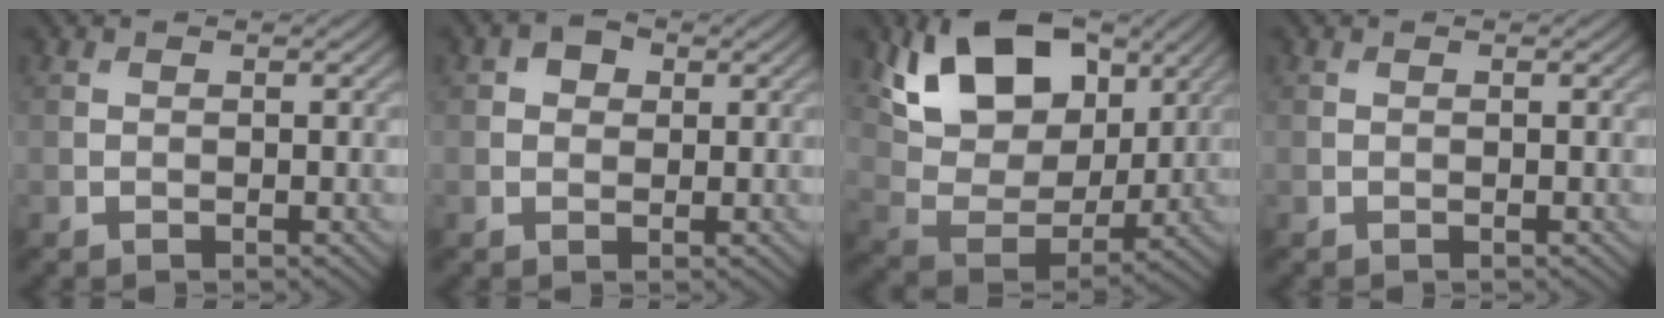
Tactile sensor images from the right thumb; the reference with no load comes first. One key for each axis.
{"total": 2.2, "fx": 0.8, "fy": 1.8, "fz": 1.1, "tx": -0.018, "ty": 0.002, "tz": 0.008}
{"total": 14.4, "fx": 7.5, "fy": 8.6, "fz": 8.8, "tx": -0.181, "ty": 0.003, "tz": 0.131}
{"total": 0.0}